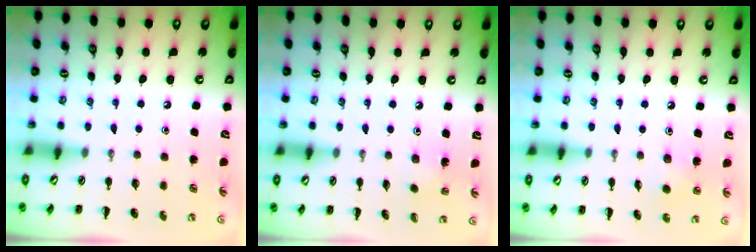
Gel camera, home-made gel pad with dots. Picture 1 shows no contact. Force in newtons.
{"total": 1.8, "press": 1.7, "slide": 0.7}
{"total": 2.3, "press": 2.2, "slide": 0.8}